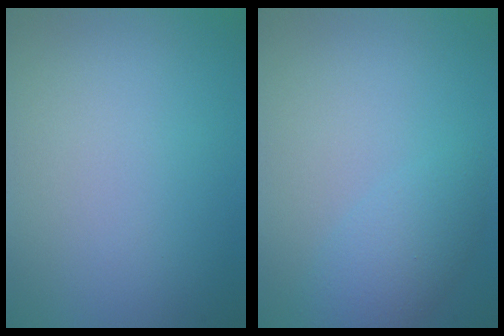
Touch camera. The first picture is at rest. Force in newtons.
{"total": 2.8, "press": 2.8, "slide": 0.1}